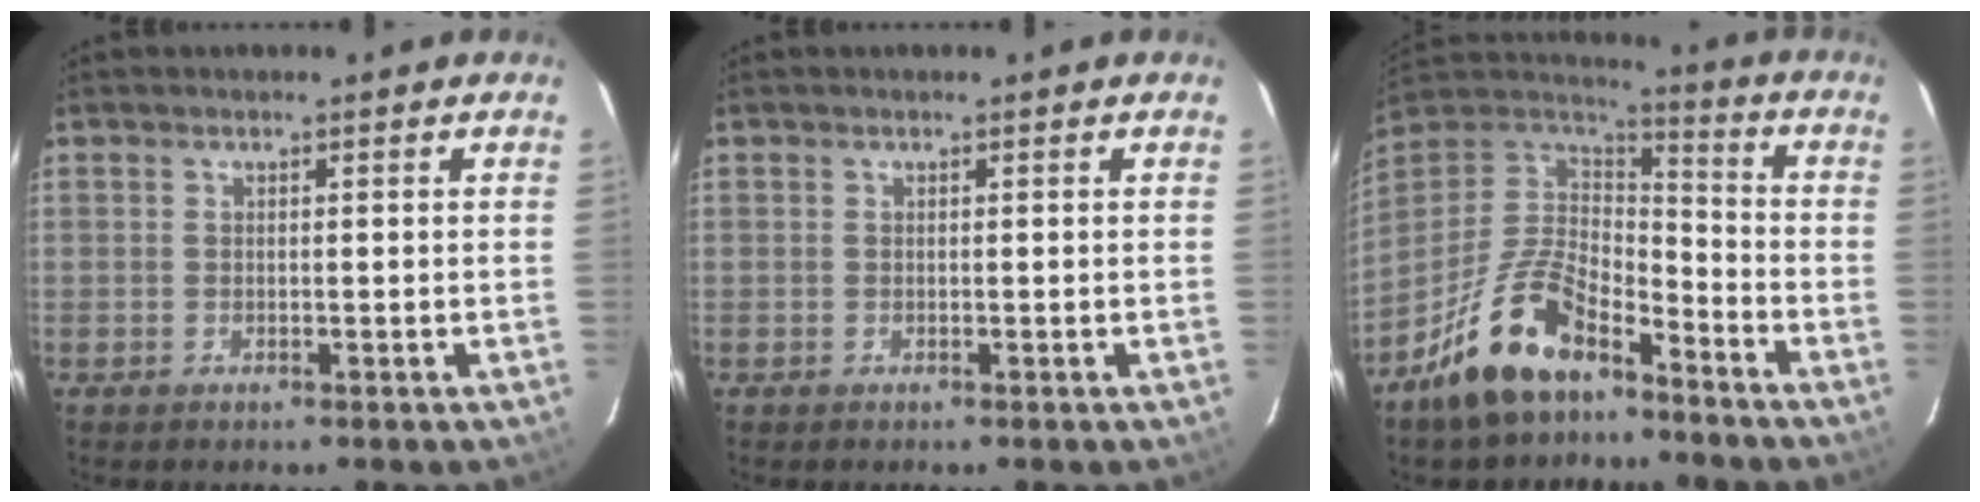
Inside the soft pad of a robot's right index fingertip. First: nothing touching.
{"total": 0.0}
{"total": 17.1, "force": [-11.2, 7.7, 10.4], "torque": [-0.226, 0.004, -0.207]}